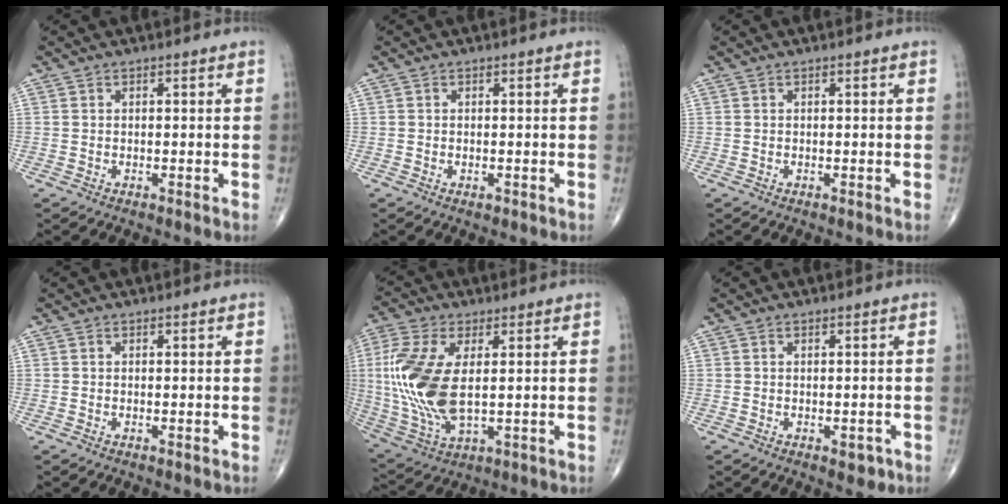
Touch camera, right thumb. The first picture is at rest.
{"total": 0.9, "force": [-0.3, 0.5, 0.7], "torque": [-0.010, -0.002, -0.003]}
{"total": 0.0}
{"total": 0.0}
{"total": 16.4, "force": [1.3, 8.0, 14.3], "torque": [-0.331, -0.011, 0.033]}
{"total": 2.0, "force": [-0.7, 1.2, 1.4], "torque": [-0.004, 0.000, -0.006]}